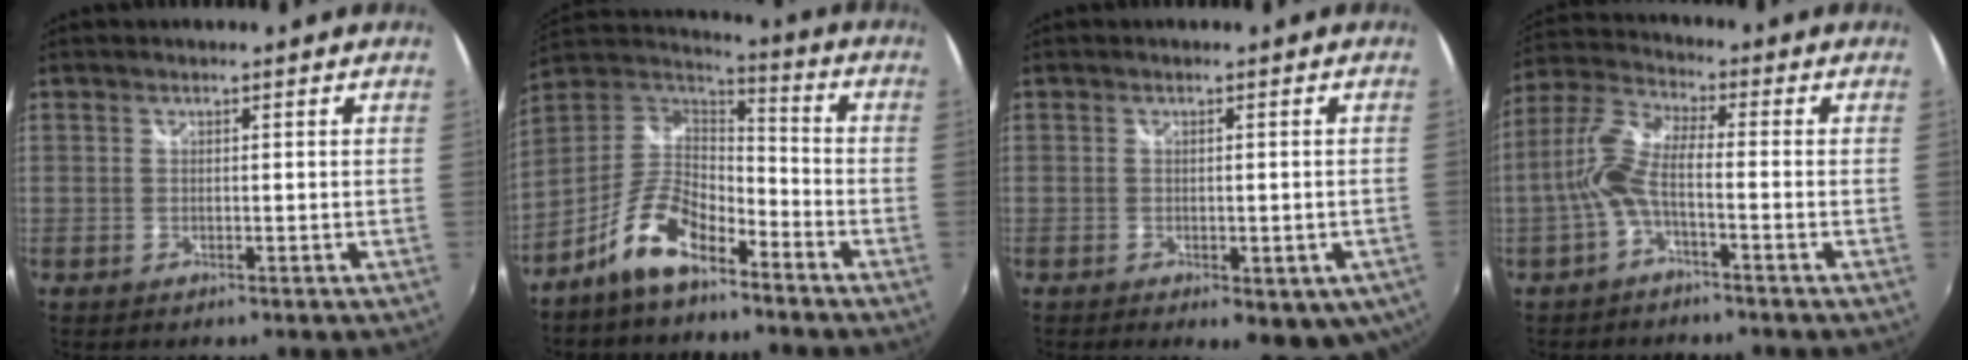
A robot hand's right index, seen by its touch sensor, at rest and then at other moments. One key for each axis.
{"total": 12.4, "fx": -7.7, "fy": 5.3, "fz": 8.1, "tx": -0.178, "ty": 0.011, "tz": -0.146}
{"total": 10.1, "fx": -5.5, "fy": 4.1, "fz": 7.4, "tx": -0.106, "ty": -0.036, "tz": -0.066}
{"total": 7.4, "fx": -2.3, "fy": 1.8, "fz": 6.9, "tx": -0.162, "ty": 0.013, "tz": -0.046}